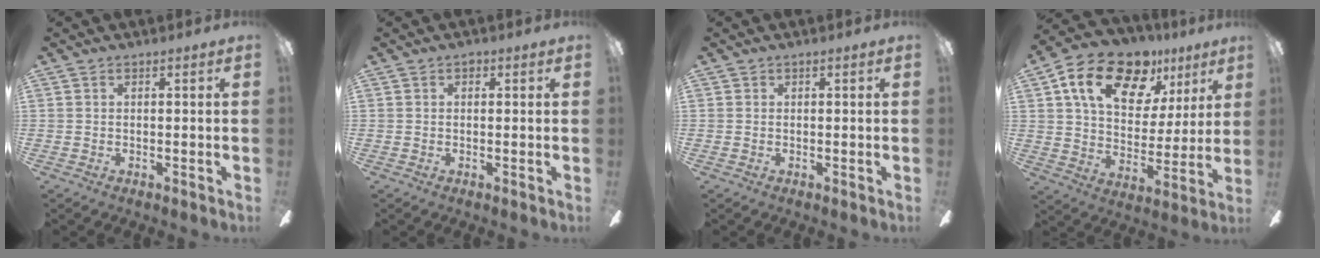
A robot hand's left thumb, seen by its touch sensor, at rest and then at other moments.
{"total": 0.7, "force": [0.3, 0.6, 0.2], "torque": [0.003, 0.000, 0.004]}
{"total": 0.0}
{"total": 18.8, "force": [11.3, 10.9, 10.3], "torque": [-0.177, -0.047, 0.200]}